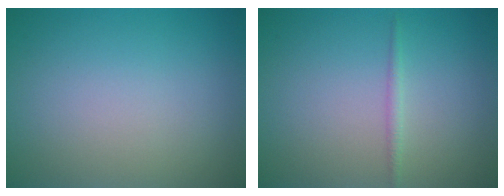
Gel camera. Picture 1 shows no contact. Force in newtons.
{"total": 0.9, "press": 0.9, "slide": 0.0}